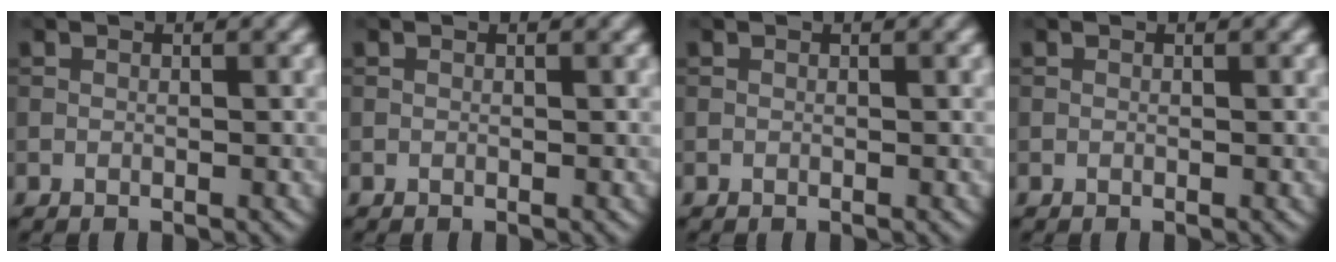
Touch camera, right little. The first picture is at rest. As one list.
[{"total": 0.0}, {"total": 0.0}, {"total": 0.0}]